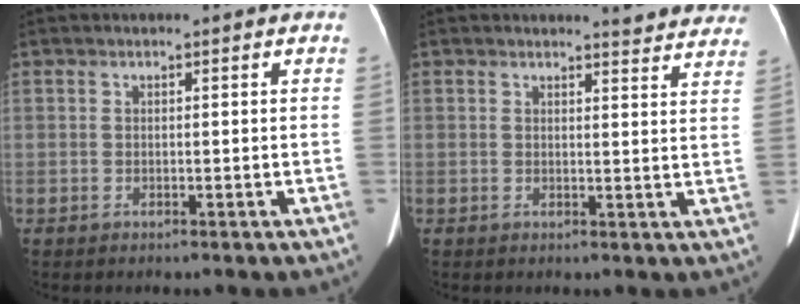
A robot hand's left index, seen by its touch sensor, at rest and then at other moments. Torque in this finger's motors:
{"motor_torque": [-0.09, 0.00, -0.08, -0.03]}